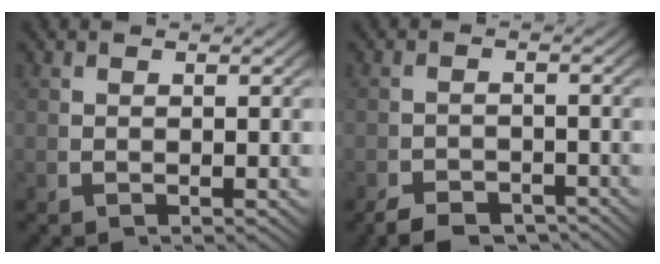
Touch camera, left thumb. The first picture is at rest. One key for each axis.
{"total": 3.3, "fx": -2.9, "fy": 1.2, "fz": 0.9, "tx": 0.000, "ty": -0.012, "tz": -0.051}